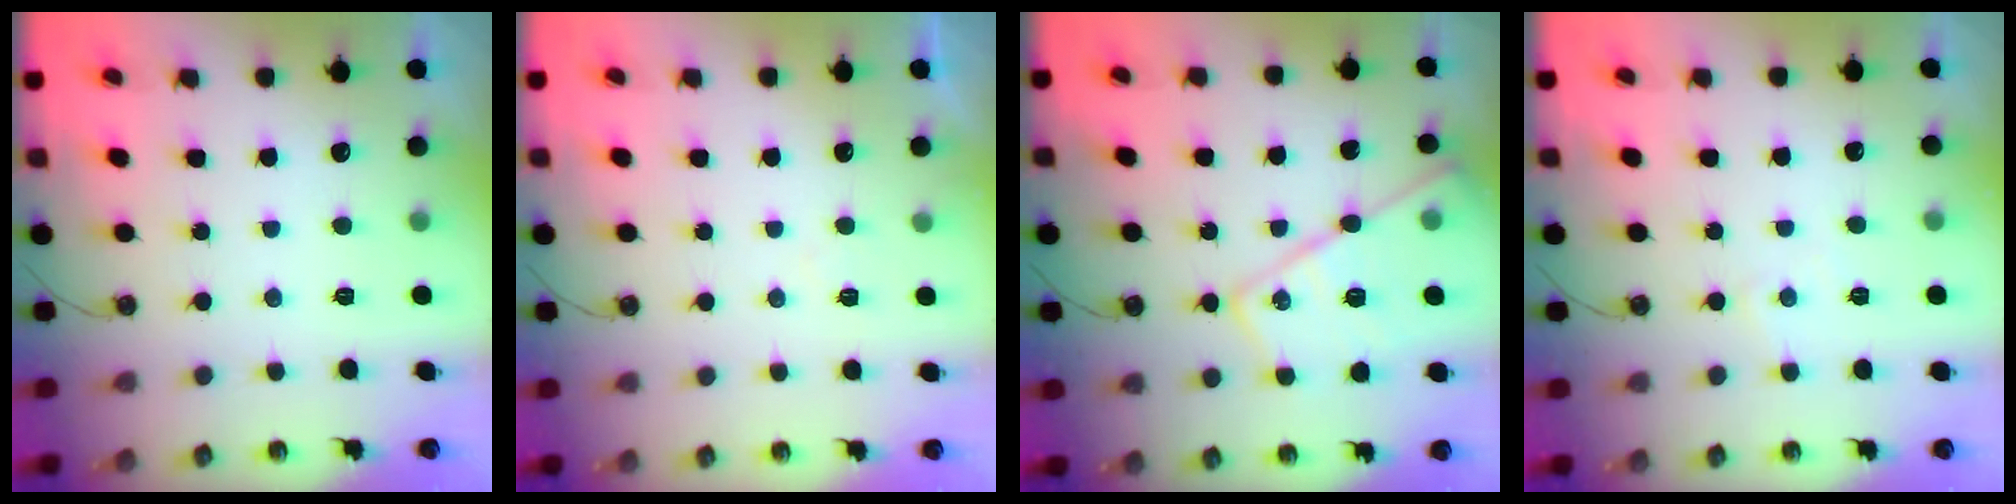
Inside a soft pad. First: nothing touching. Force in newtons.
{"total": 4.2, "press": 4.1, "slide": 0.7}
{"total": 18.5, "press": 18.5, "slide": 1.5}
{"total": 2.7, "press": 2.7, "slide": 0.5}